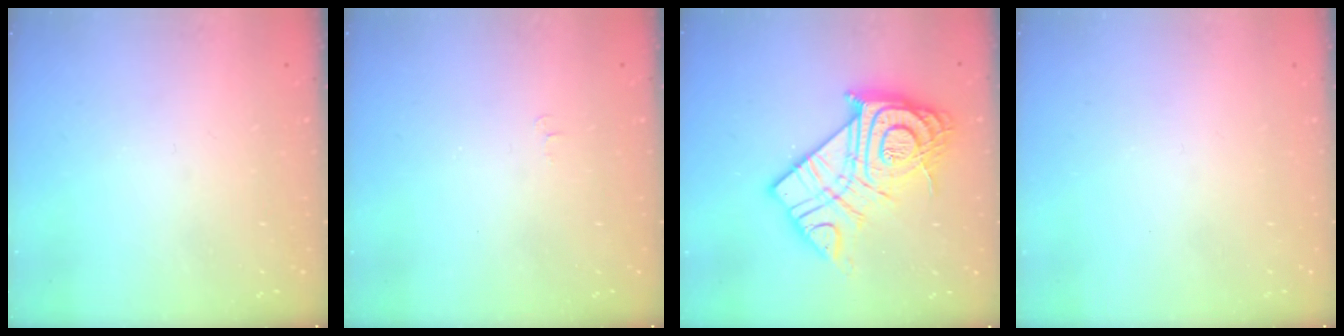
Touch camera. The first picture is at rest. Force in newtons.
{"total": 3.6, "press": 3.6, "slide": 0.4}
{"total": 24.3, "press": 24.1, "slide": 2.4}
{"total": 1.5, "press": 1.5, "slide": 0.1}